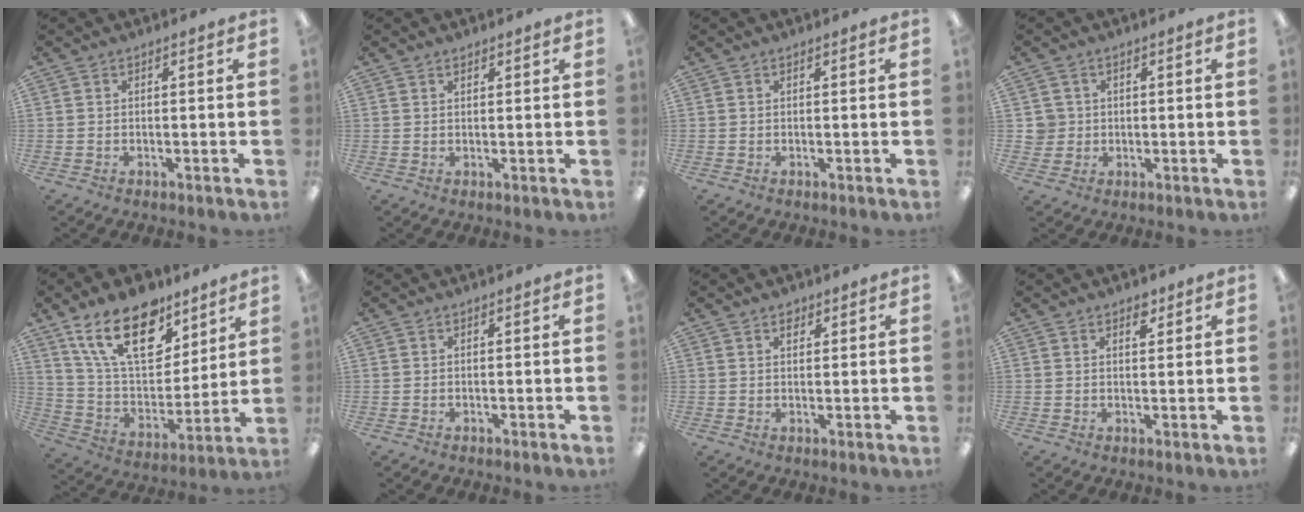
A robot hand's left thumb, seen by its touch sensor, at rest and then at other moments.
{"total": 1.0, "force": [0.9, 0.4, 0.3], "torque": [-0.007, 0.000, 0.017]}
{"total": 0.0}
{"total": 3.7, "force": [0.6, 3.6, 0.2], "torque": [-0.007, 0.004, 0.010]}
{"total": 20.7, "force": [12.9, 10.6, 12.2], "torque": [-0.220, -0.052, 0.231]}
{"total": 0.0}
{"total": 2.1, "force": [1.5, 1.3, 0.8], "torque": [0.000, -0.006, 0.025]}
{"total": 2.8, "force": [2.0, 1.4, 1.3], "torque": [-0.005, -0.009, 0.031]}